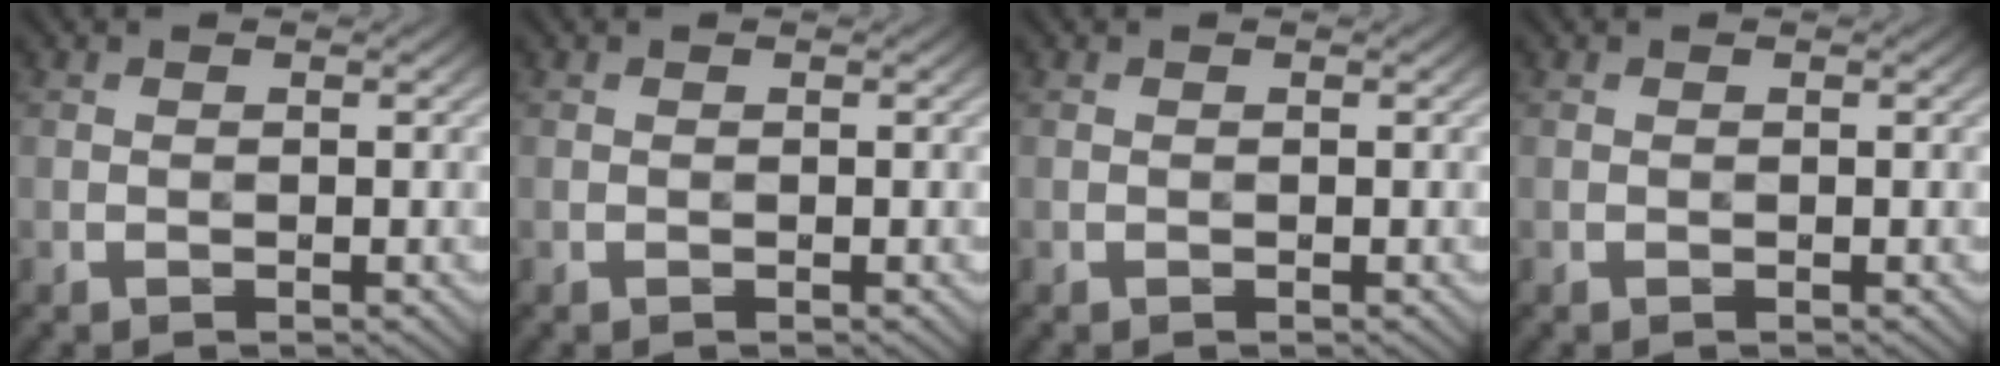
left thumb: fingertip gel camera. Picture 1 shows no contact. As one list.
[{"total": 0.0}, {"total": 0.0}, {"total": 0.0}]